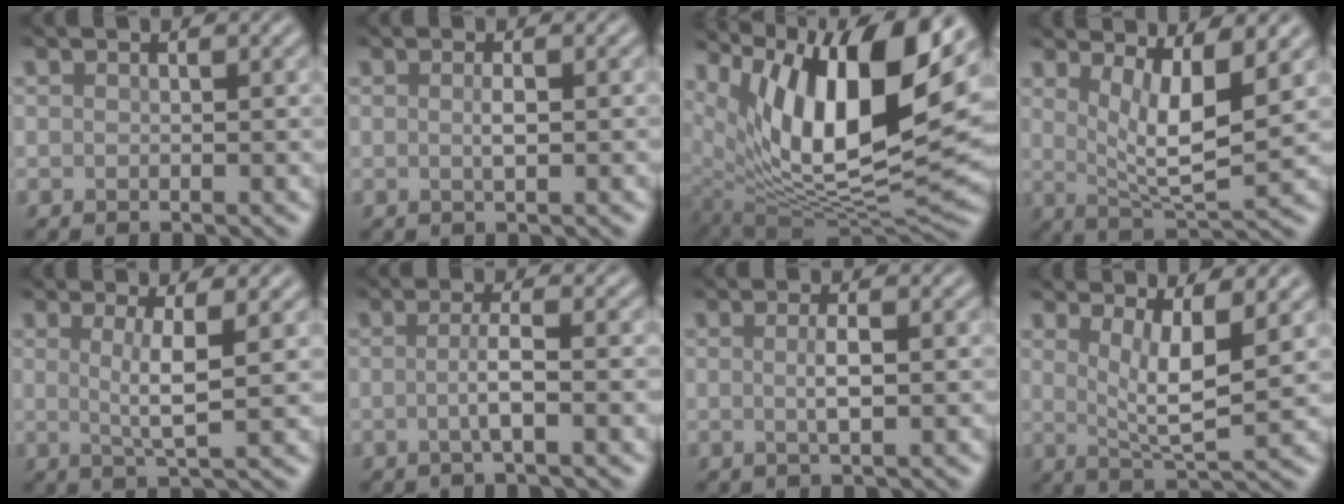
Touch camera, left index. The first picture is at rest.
{"total": 1.2, "force": [-0.1, 0.3, 1.2], "torque": [-0.024, -0.001, -0.003]}
{"total": 14.3, "force": [6.4, 5.5, 11.5], "torque": [-0.185, -0.006, 0.116]}
{"total": 5.8, "force": [2.0, 1.7, 5.2], "torque": [-0.092, -0.018, 0.039]}
{"total": 3.6, "force": [0.5, 0.6, 3.5], "torque": [-0.065, -0.008, 0.011]}
{"total": 2.8, "force": [-0.5, 0.6, 2.7], "torque": [-0.047, -0.003, -0.014]}
{"total": 2.0, "force": [-0.1, 0.4, 1.9], "torque": [-0.039, 0.000, -0.003]}
{"total": 5.0, "force": [1.4, 1.3, 4.6], "torque": [-0.083, -0.016, 0.029]}